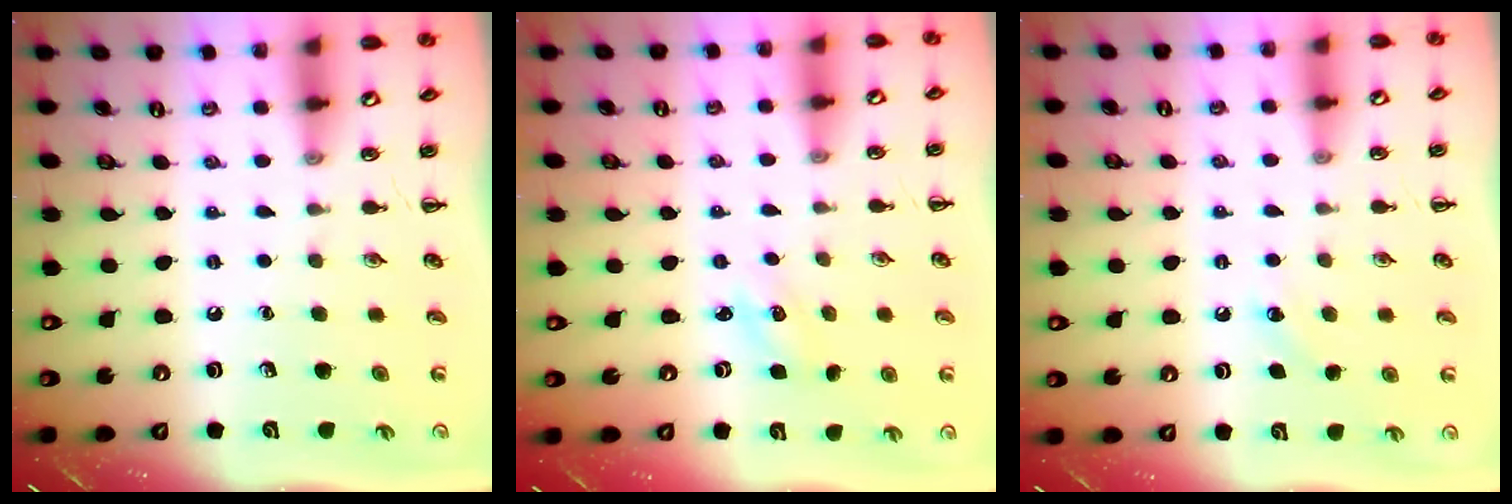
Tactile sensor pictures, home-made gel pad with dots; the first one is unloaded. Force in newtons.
{"total": 1.8, "press": 1.7, "slide": 0.5}
{"total": 4.0, "press": 3.8, "slide": 1.1}